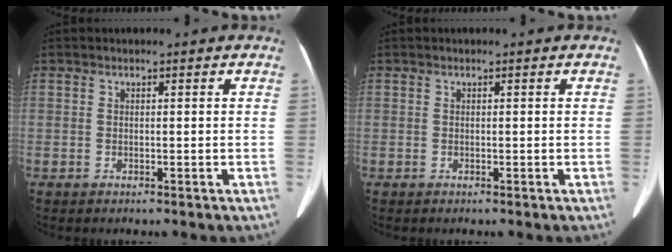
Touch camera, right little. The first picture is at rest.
{"total": 0.0}